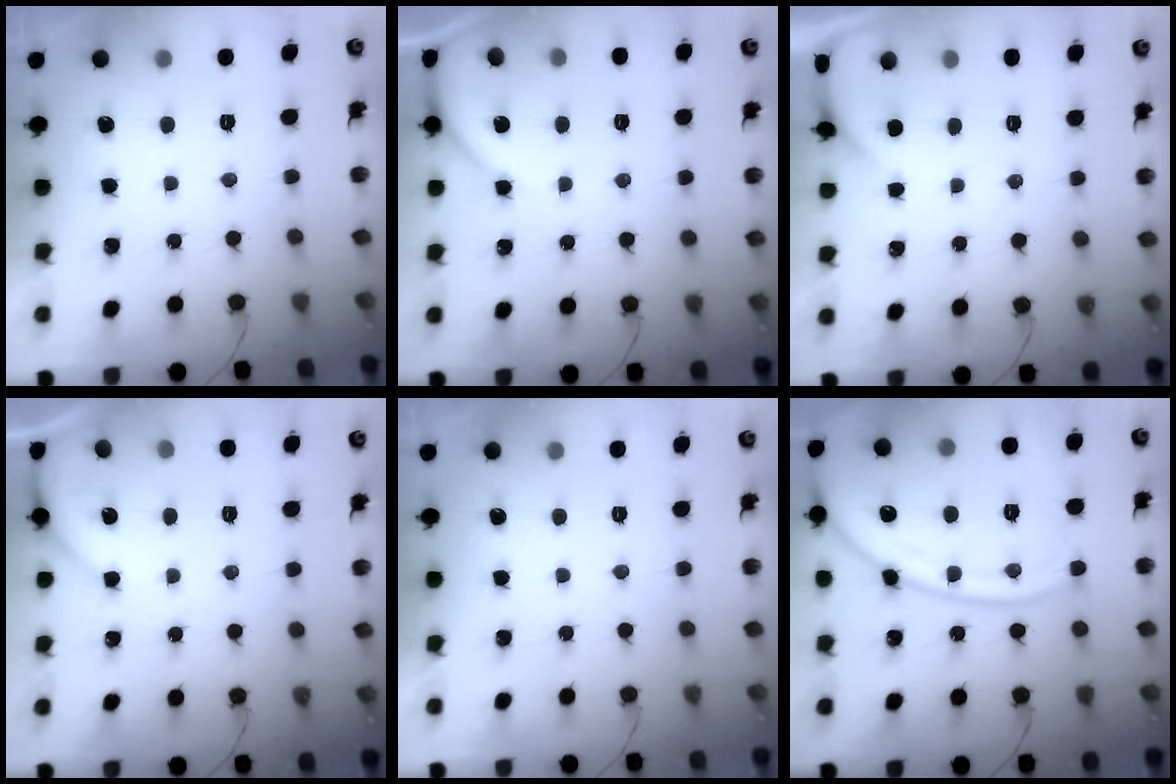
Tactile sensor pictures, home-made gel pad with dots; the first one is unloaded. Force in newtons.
{"total": 4.4, "press": 4.4, "slide": 0.6}
{"total": 0.8, "press": 0.7, "slide": 0.2}
{"total": 2.7, "press": 2.6, "slide": 0.6}
{"total": 0.0}
{"total": 16.5, "press": 16.4, "slide": 1.8}